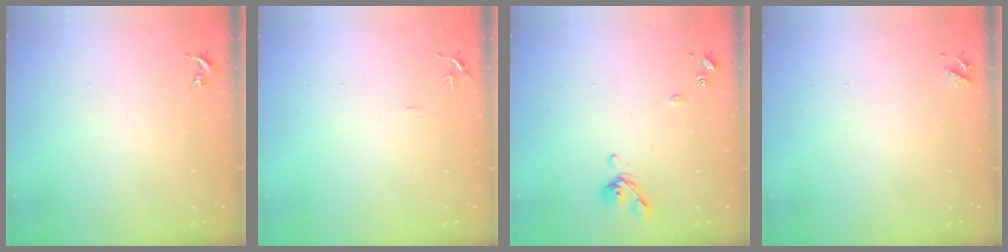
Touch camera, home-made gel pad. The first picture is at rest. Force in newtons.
{"total": 4.7, "press": 4.7, "slide": 0.5}
{"total": 8.6, "press": 8.4, "slide": 1.4}
{"total": 3.6, "press": 3.5, "slide": 0.6}